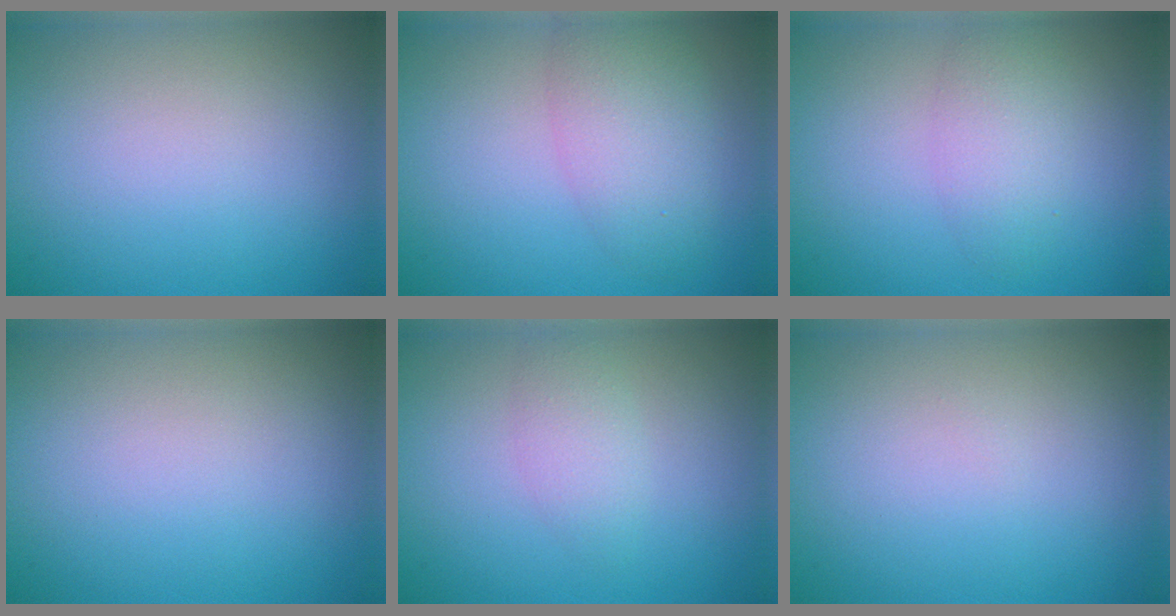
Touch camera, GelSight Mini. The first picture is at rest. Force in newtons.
{"total": 4.4, "press": 4.3, "slide": 0.2}
{"total": 2.7, "press": 2.7, "slide": 0.1}
{"total": 0.0}
{"total": 1.8, "press": 1.8, "slide": 0.1}
{"total": 0.0}